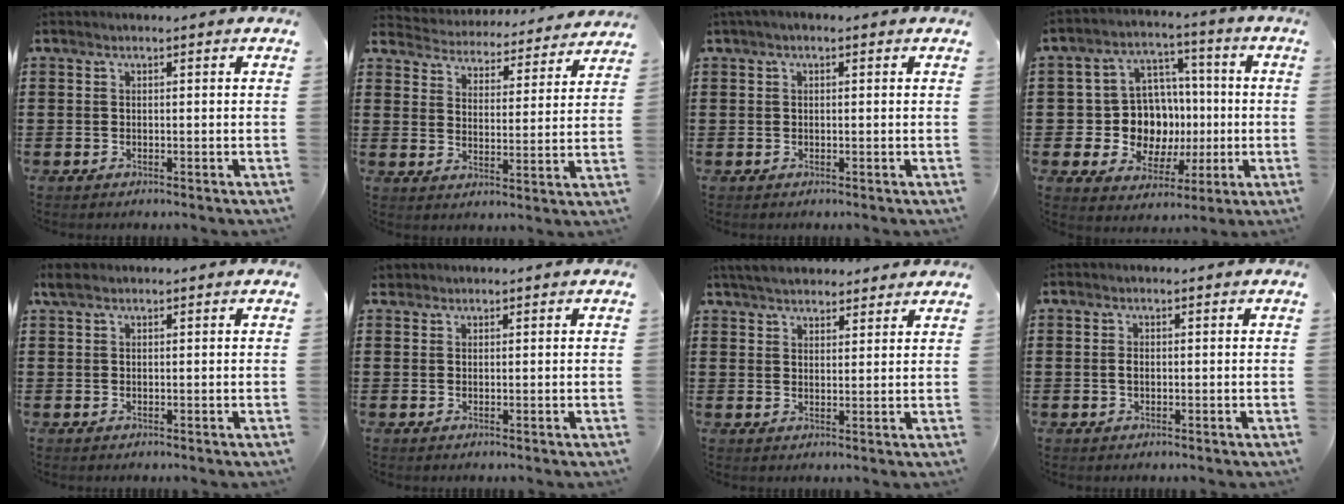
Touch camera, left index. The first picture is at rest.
{"total": 4.2, "force": [4.2, 0.1, -0.5], "torque": [-0.019, -0.040, 0.068]}
{"total": 0.9, "force": [0.1, 0.5, 0.8], "torque": [-0.015, 0.006, 0.001]}
{"total": 10.6, "force": [-0.4, 9.6, 4.5], "torque": [-0.113, 0.011, 0.004]}
{"total": 1.4, "force": [0.7, 0.7, 1.0], "torque": [-0.022, 0.005, 0.012]}
{"total": 1.0, "force": [0.8, 0.5, 0.1], "torque": [-0.005, 0.003, 0.016]}
{"total": 4.4, "force": [4.1, 0.9, 1.1], "torque": [-0.034, -0.005, 0.078]}
{"total": 1.1, "force": [-0.1, 0.6, 0.9], "torque": [-0.020, 0.003, -0.003]}